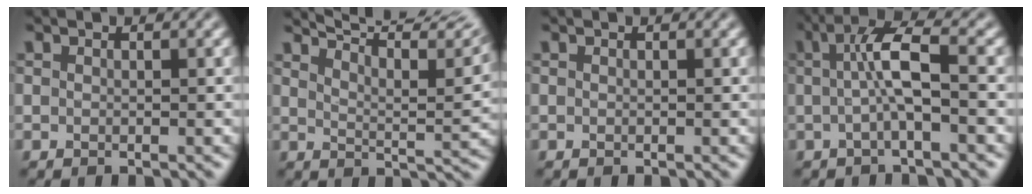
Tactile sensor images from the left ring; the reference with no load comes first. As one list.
[{"total": 12.6, "force": [10.5, 2.6, 6.4], "torque": [-0.095, 0.020, 0.122]}, {"total": 0.0}, {"total": 4.6, "force": [-0.1, 0.9, 4.5], "torque": [-0.082, 0.009, -0.005]}]